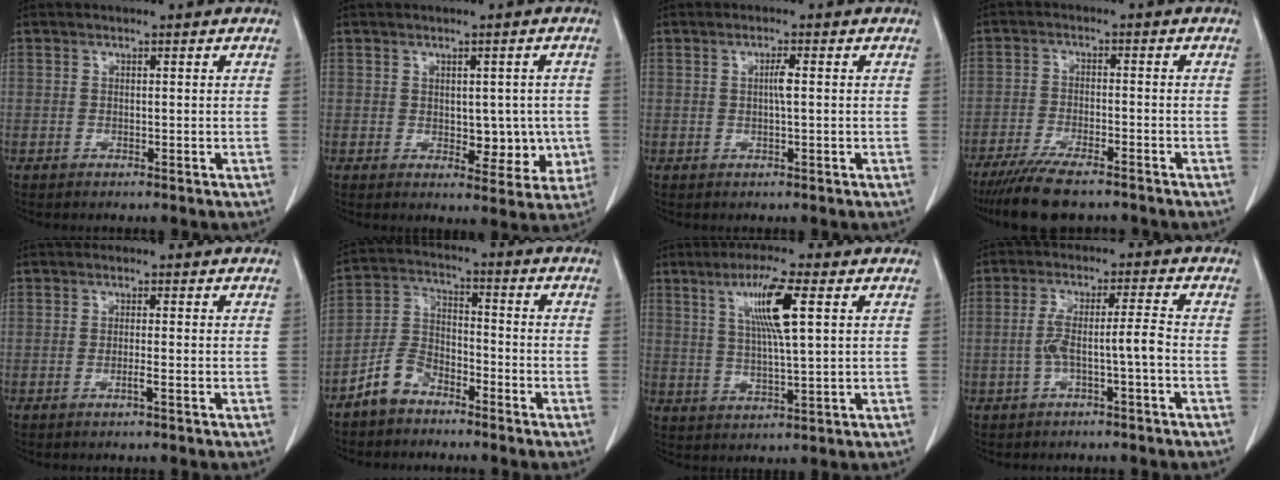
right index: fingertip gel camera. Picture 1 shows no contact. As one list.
[{"total": 5.8, "force": [-0.5, 3.5, 4.6], "torque": [-0.041, 0.002, 0.004]}, {"total": 1.6, "force": [0.1, 0.0, 1.6], "torque": [-0.031, 0.002, 0.001]}, {"total": 9.9, "force": [-8.2, 1.7, 5.3], "torque": [-0.086, -0.022, -0.133]}, {"total": 1.2, "force": [-0.6, -0.3, 1.0], "torque": [-0.017, 0.001, -0.013]}, {"total": 6.7, "force": [-5.0, 3.6, 2.7], "torque": [-0.066, 0.008, -0.101]}, {"total": 8.5, "force": [3.0, 0.1, 8.0], "torque": [-0.150, 0.004, 0.056]}, {"total": 5.5, "force": [-1.7, -0.2, 5.2], "torque": [-0.104, 0.021, -0.024]}]